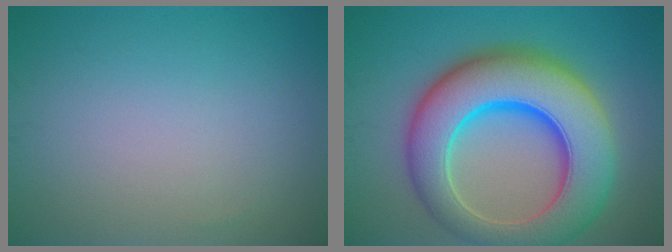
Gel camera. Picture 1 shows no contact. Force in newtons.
{"total": 12.6, "press": 12.6, "slide": 0.4}